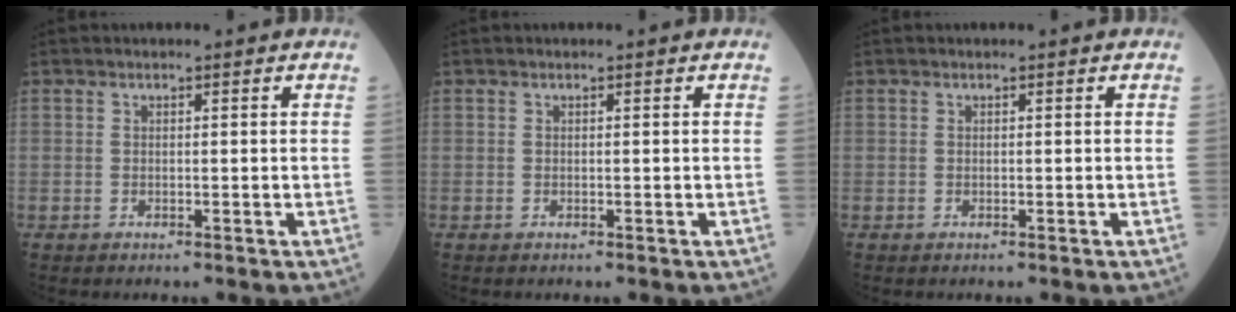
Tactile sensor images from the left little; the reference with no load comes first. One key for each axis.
{"total": 0.0}
{"total": 0.0}